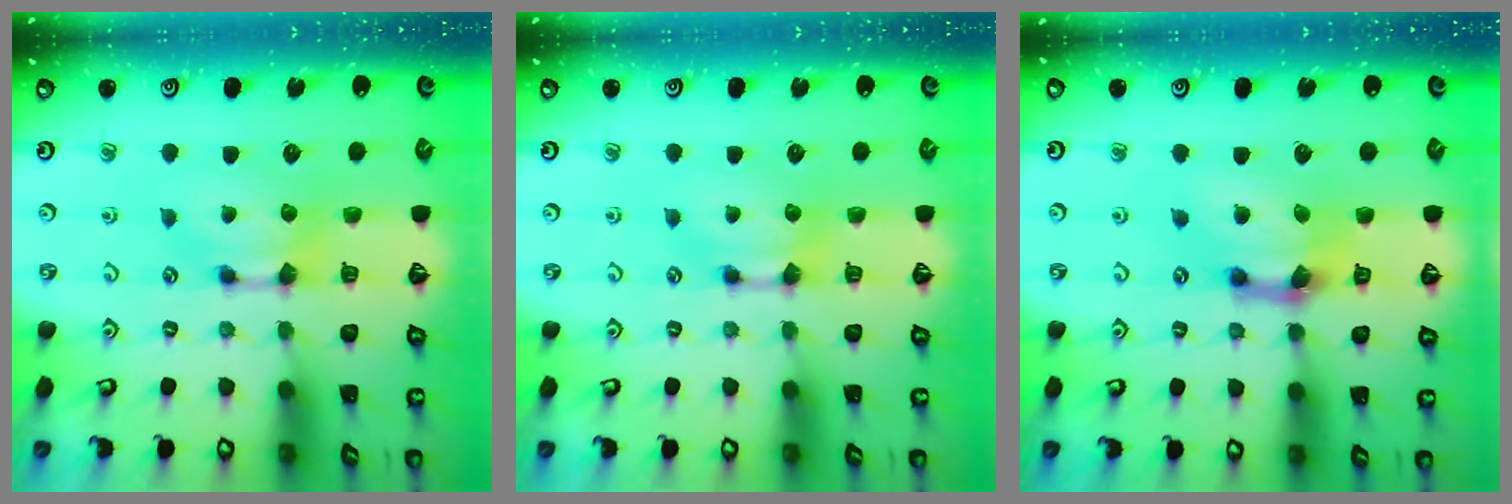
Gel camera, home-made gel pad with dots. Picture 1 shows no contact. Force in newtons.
{"total": 0.0}
{"total": 4.8, "press": 4.3, "slide": 2.2}